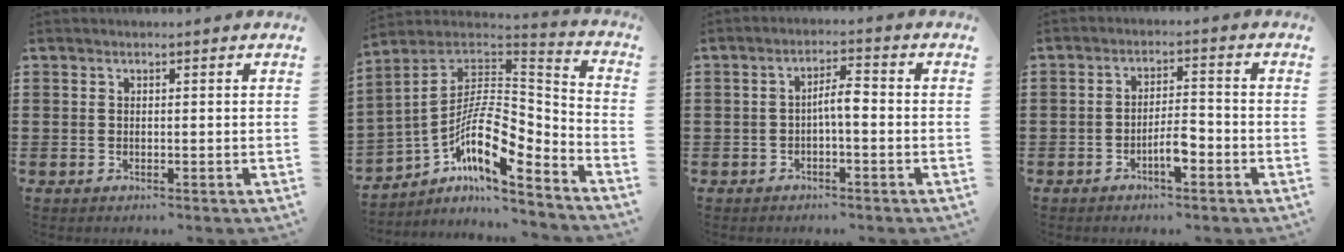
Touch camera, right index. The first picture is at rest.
{"total": 13.1, "force": [-6.0, 5.2, 10.4], "torque": [-0.190, -0.016, -0.125]}
{"total": 3.5, "force": [-0.8, 0.8, 3.3], "torque": [-0.061, 0.009, -0.017]}
{"total": 4.5, "force": [-2.2, 1.4, 3.7], "torque": [-0.069, 0.006, -0.042]}